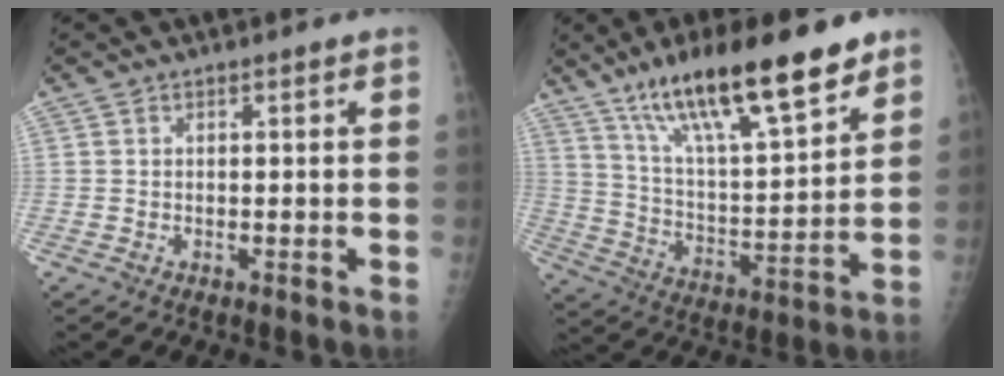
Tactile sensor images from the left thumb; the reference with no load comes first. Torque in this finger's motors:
{"motor_torque": [0.50, 0.50, 1.41, -1.36, 0.46]}